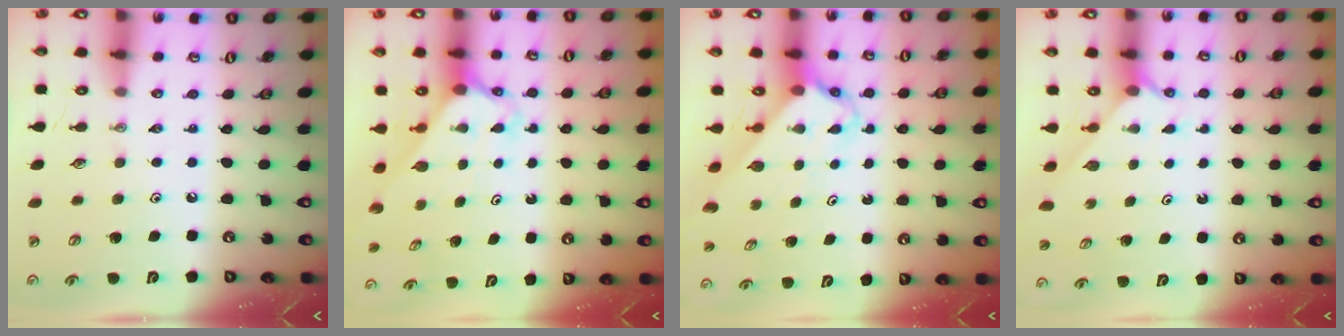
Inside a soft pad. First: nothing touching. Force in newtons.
{"total": 2.2, "press": 2.2, "slide": 0.1}
{"total": 2.9, "press": 2.9, "slide": 0.3}
{"total": 2.1, "press": 2.1, "slide": 0.3}